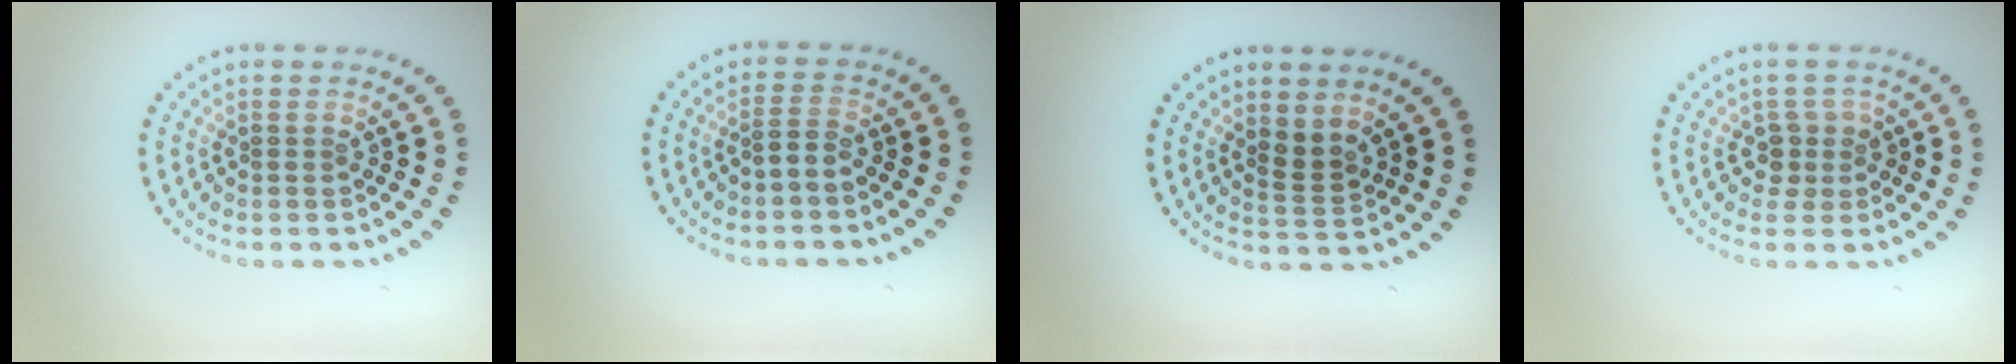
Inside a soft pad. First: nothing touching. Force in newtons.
{"total": 1.2, "press": 0.8, "slide": 0.8}
{"total": 1.8, "press": 1.4, "slide": 1.1}
{"total": 1.9, "press": 1.5, "slide": 1.0}